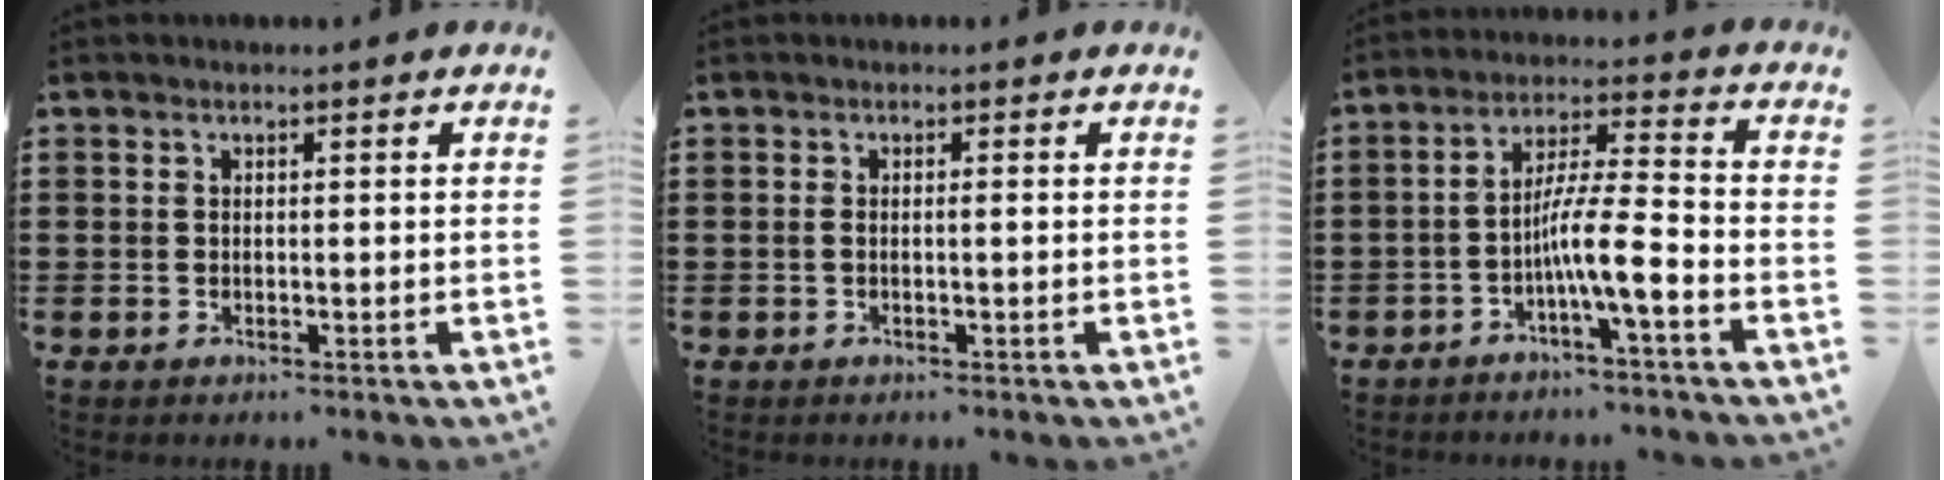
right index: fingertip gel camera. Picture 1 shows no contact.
{"total": 0.8, "force": [-0.2, 0.1, 0.8], "torque": [-0.016, -0.001, -0.004]}
{"total": 8.3, "force": [-3.6, 0.6, 7.4], "torque": [-0.139, -0.001, -0.069]}